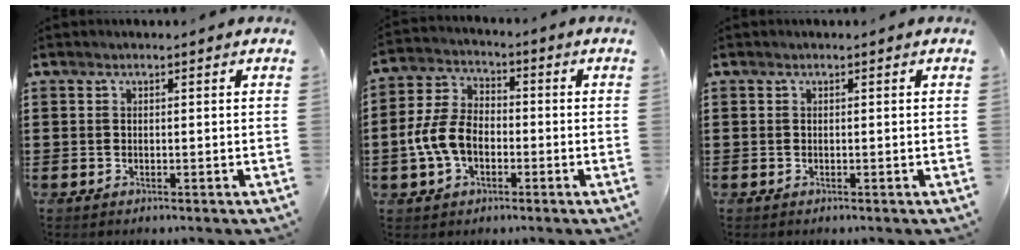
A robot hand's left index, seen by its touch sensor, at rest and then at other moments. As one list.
[{"total": 7.7, "force": [-2.2, 5.0, 5.5], "torque": [-0.147, 0.004, -0.052]}, {"total": 0.0}]